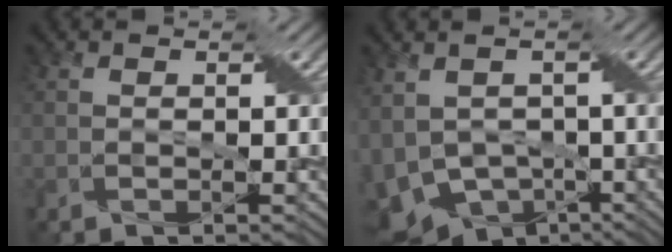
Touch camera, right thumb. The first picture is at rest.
{"total": 9.0, "force": [-2.3, 6.3, 5.9], "torque": [-0.139, -0.031, -0.037]}